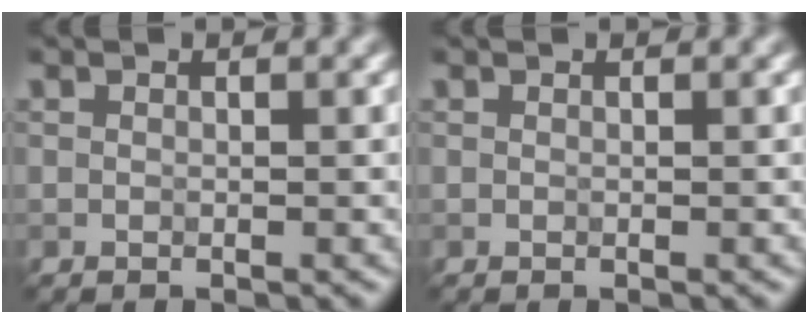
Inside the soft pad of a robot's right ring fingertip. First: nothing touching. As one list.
[{"total": 0.0}]